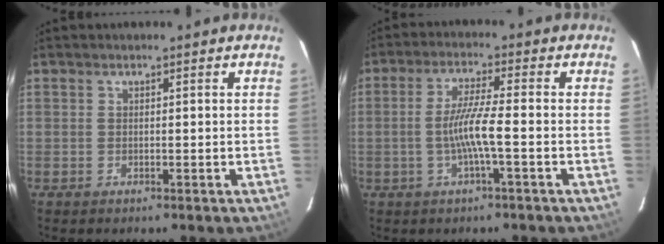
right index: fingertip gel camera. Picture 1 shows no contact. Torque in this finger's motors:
{"motor_torque": [0.83, -0.26, 0.66, 0.18]}